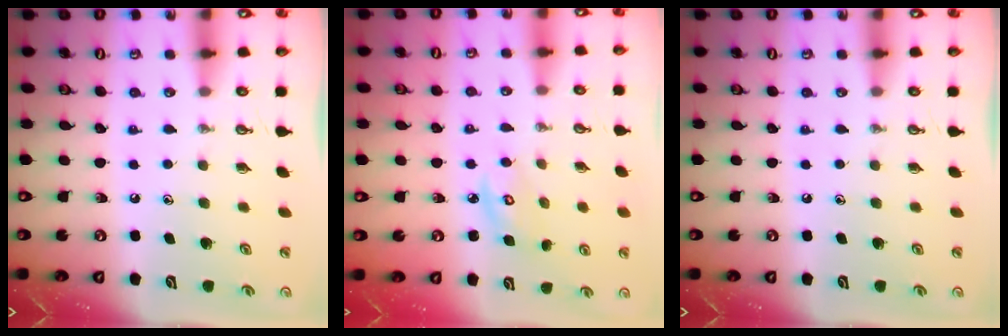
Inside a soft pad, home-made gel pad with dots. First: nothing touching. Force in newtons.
{"total": 4.1, "press": 4.1, "slide": 0.1}
{"total": 0.0}